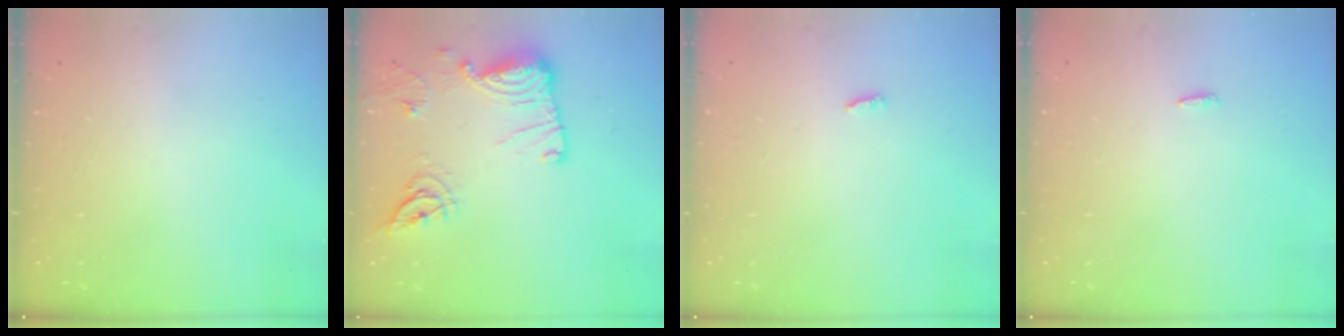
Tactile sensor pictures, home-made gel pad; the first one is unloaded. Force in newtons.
{"total": 17.4, "press": 17.4, "slide": 1.1}
{"total": 2.3, "press": 2.3, "slide": 0.2}
{"total": 1.8, "press": 1.7, "slide": 0.6}